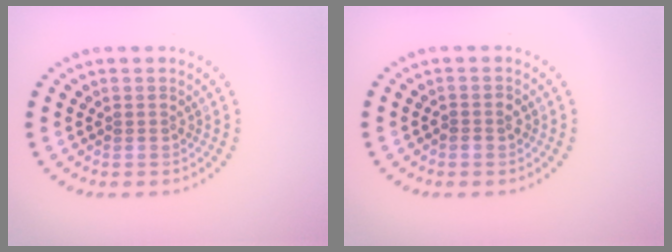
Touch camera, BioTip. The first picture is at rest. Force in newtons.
{"total": 1.1, "press": 1.1, "slide": 0.4}